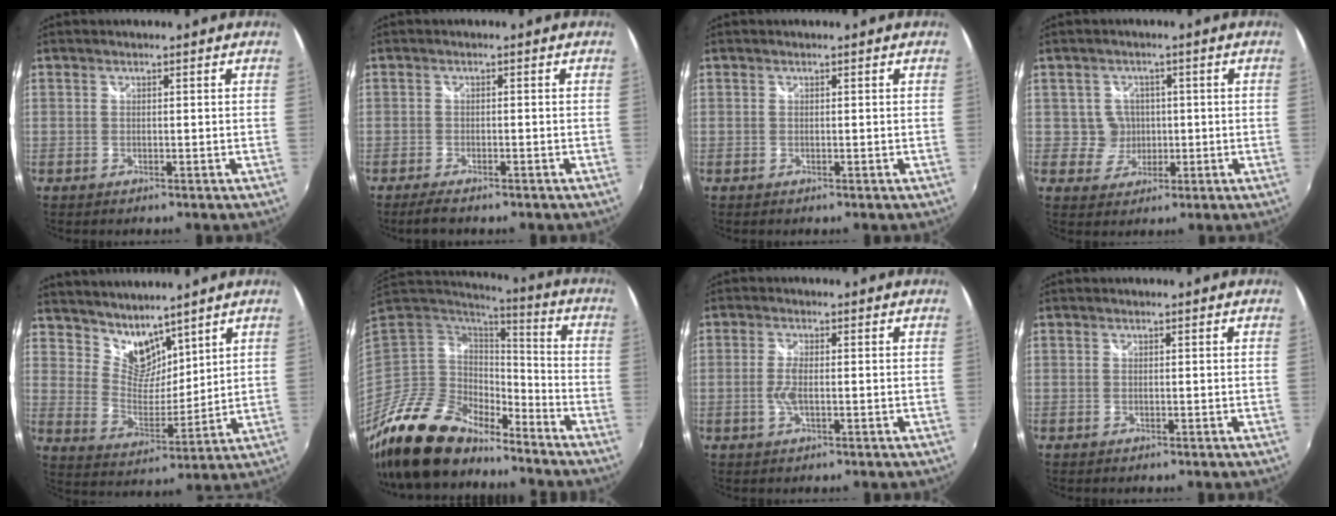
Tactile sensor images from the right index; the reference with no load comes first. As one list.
[{"total": 3.7, "force": [-3.0, 1.0, 2.0], "torque": [-0.049, -0.013, -0.053]}, {"total": 0.0}, {"total": 4.4, "force": [0.1, 4.4, 0.4], "torque": [-0.011, 0.014, 0.006]}, {"total": 9.1, "force": [7.6, 4.2, 2.7], "torque": [-0.043, -0.001, 0.148]}, {"total": 20.2, "force": [-16.0, 7.8, 9.7], "torque": [-0.214, -0.028, -0.291]}, {"total": 3.4, "force": [-0.5, 1.0, 3.2], "torque": [-0.067, -0.003, -0.012]}, {"total": 0.0}]